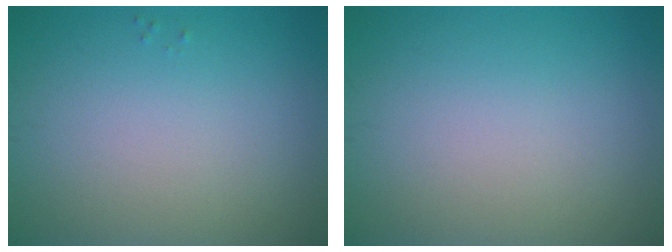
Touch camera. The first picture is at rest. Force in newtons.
{"total": 0.0}